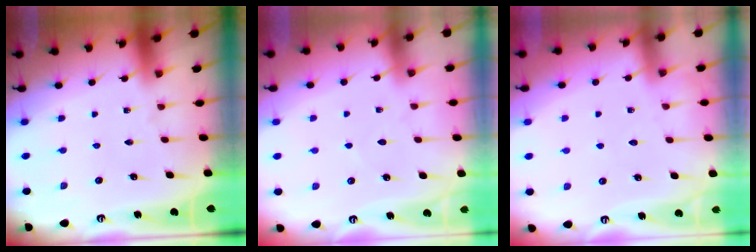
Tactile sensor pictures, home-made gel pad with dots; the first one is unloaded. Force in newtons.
{"total": 2.3, "press": 2.3, "slide": 0.3}
{"total": 4.9, "press": 4.8, "slide": 0.6}